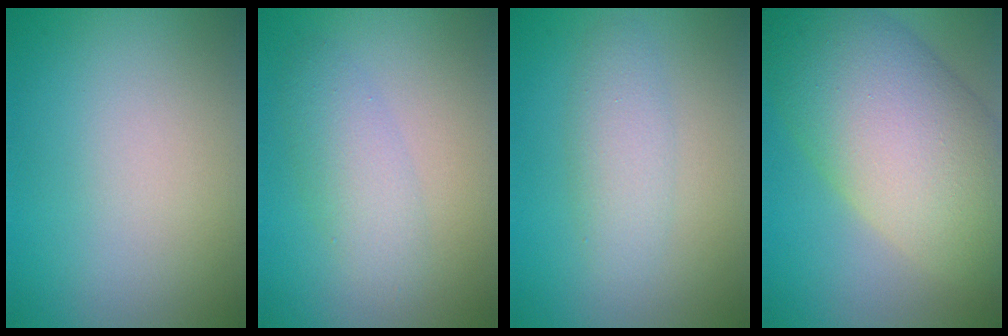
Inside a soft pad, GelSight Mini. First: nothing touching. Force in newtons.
{"total": 2.9, "press": 2.9, "slide": 0.1}
{"total": 2.9, "press": 2.9, "slide": 0.1}
{"total": 12.9, "press": 12.9, "slide": 0.5}